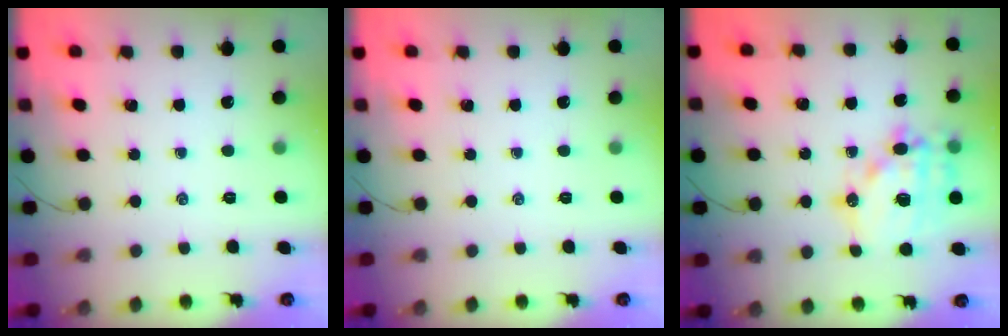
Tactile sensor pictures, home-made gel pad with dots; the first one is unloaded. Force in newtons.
{"total": 0.0}
{"total": 15.4, "press": 15.1, "slide": 3.2}